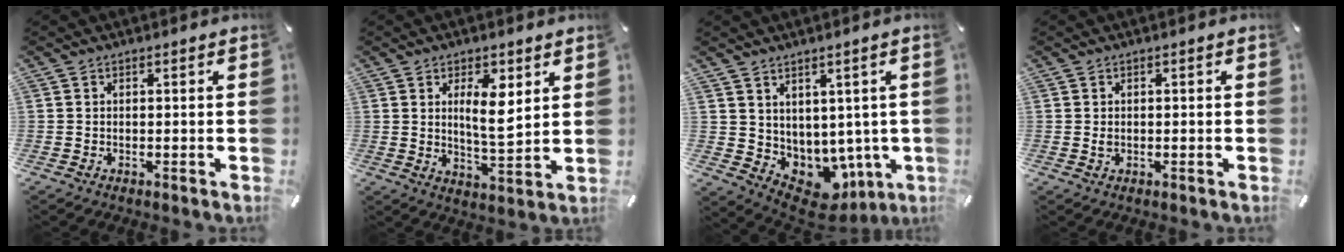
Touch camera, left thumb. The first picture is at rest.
{"total": 8.1, "force": [2.9, 3.3, 6.9], "torque": [-0.109, -0.011, 0.045]}
{"total": 5.3, "force": [1.7, 5.0, 0.8], "torque": [-0.012, -0.037, 0.045]}
{"total": 0.9, "force": [-0.1, 0.6, 0.7], "torque": [-0.014, 0.001, -0.002]}